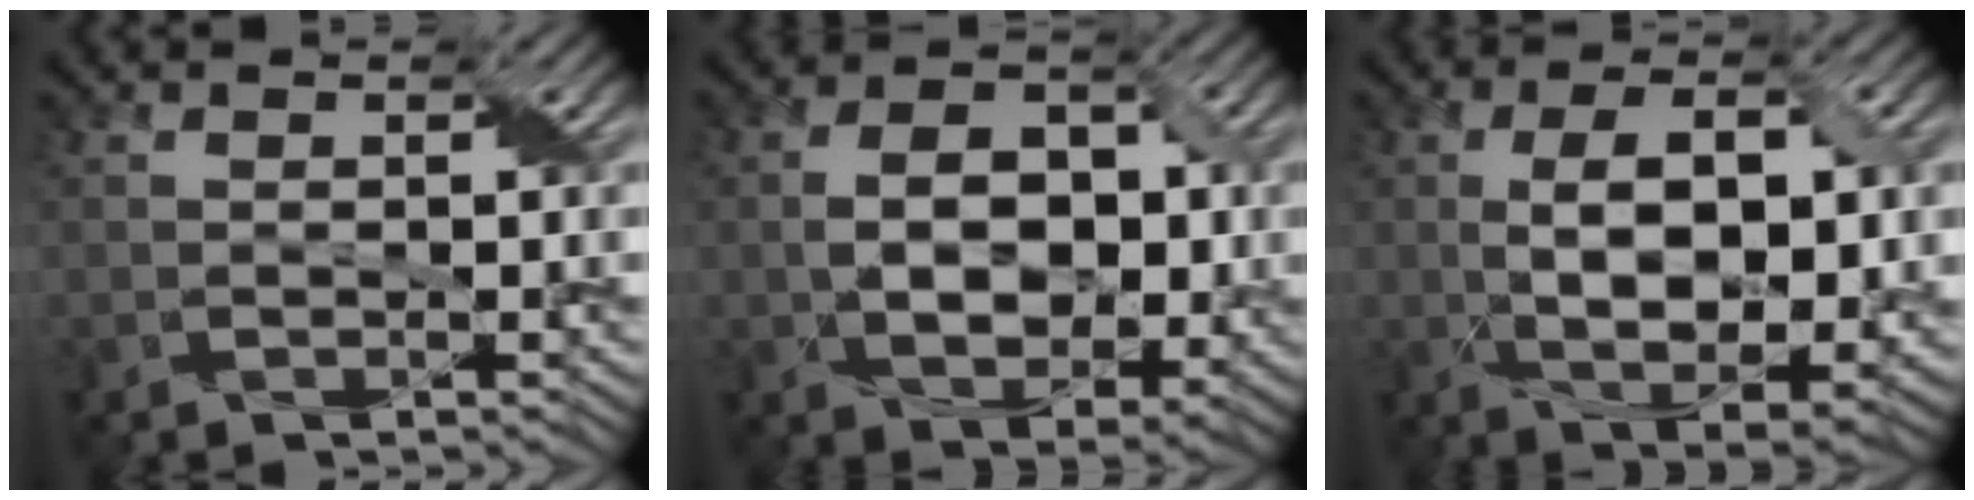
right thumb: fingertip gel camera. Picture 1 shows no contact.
{"total": 8.2, "force": [-0.4, 5.3, 6.2], "torque": [-0.106, 0.004, -0.008]}
{"total": 10.6, "force": [0.3, 4.8, 9.5], "torque": [-0.167, -0.003, 0.012]}